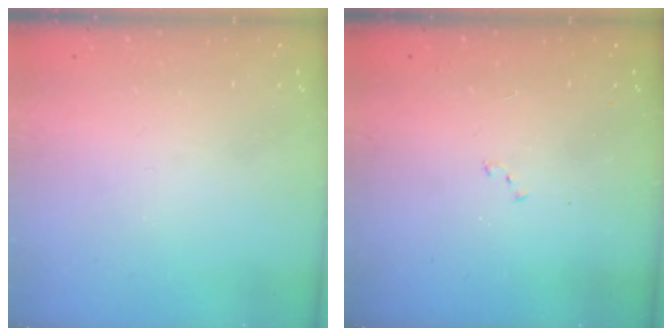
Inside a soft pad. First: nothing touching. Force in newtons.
{"total": 6.6, "press": 6.5, "slide": 0.8}